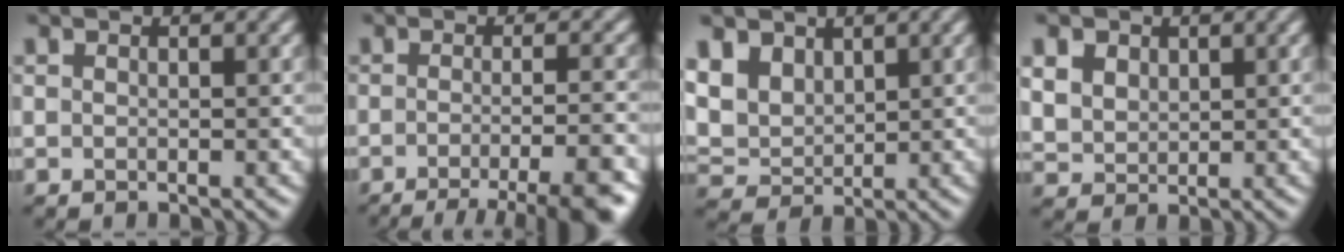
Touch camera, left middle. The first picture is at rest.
{"total": 8.3, "force": [-4.9, 2.0, 6.4], "torque": [-0.076, -0.003, -0.063]}
{"total": 5.2, "force": [3.2, 3.4, 2.1], "torque": [-0.085, 0.008, 0.073]}
{"total": 4.8, "force": [3.0, 3.3, 1.8], "torque": [-0.074, 0.014, 0.057]}